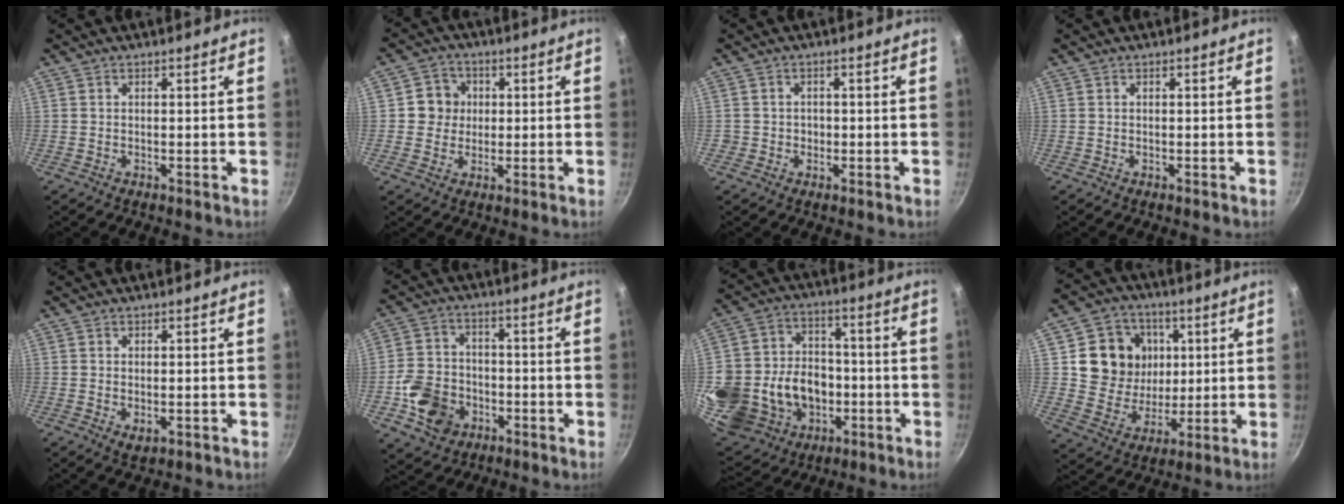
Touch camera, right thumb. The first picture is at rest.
{"total": 5.8, "force": [0.8, 5.5, 1.6], "torque": [0.012, 0.006, 0.003]}
{"total": 1.7, "force": [-0.4, 1.6, 0.4], "torque": [0.003, 0.005, -0.005]}
{"total": 0.0}
{"total": 2.2, "force": [-0.3, 1.3, 1.7], "torque": [-0.027, -0.007, -0.002]}
{"total": 11.2, "force": [-4.0, 9.0, 5.5], "torque": [-0.084, 0.028, -0.071]}
{"total": 26.3, "force": [-4.6, 21.1, 15.0], "torque": [-0.301, 0.041, -0.052]}
{"total": 14.5, "force": [3.5, 12.8, 5.9], "torque": [-0.073, -0.010, 0.065]}